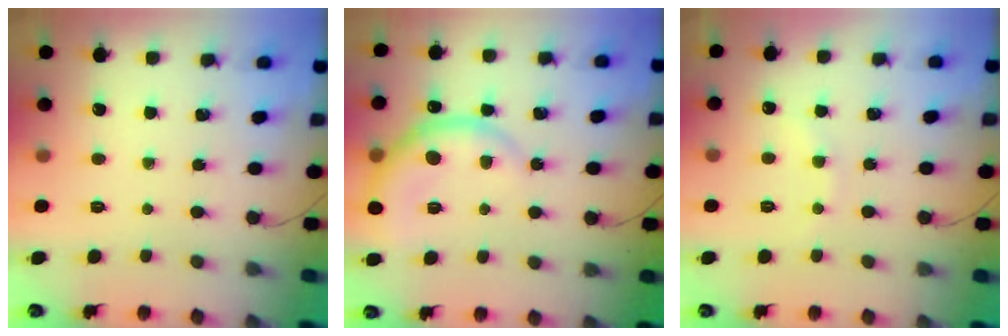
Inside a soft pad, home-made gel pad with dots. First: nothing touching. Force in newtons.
{"total": 9.8, "press": 9.8, "slide": 0.5}
{"total": 5.4, "press": 5.3, "slide": 1.2}